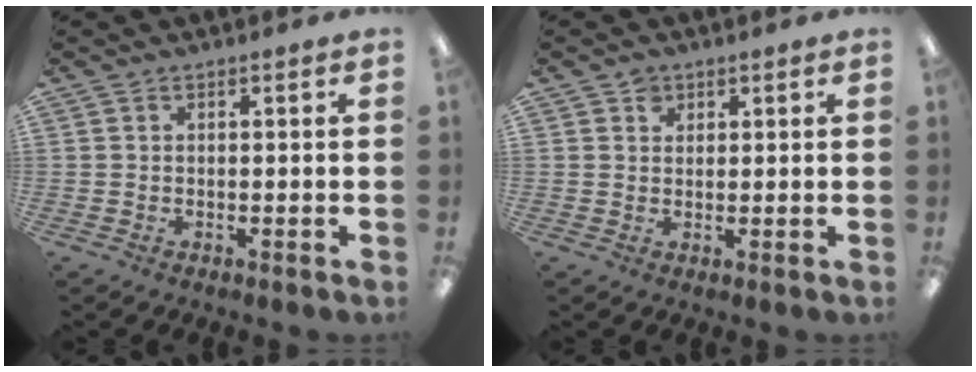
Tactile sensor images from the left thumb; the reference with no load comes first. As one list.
[{"total": 2.5, "force": [1.5, 1.9, 0.6], "torque": [-0.007, -0.002, 0.026]}]